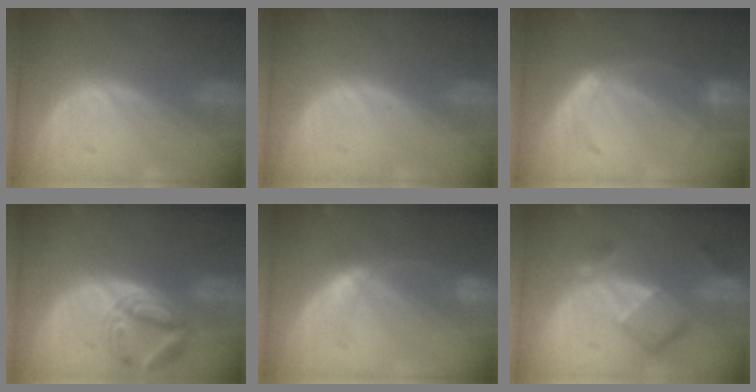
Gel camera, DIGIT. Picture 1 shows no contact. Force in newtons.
{"total": 0.0}
{"total": 5.1, "press": 5.0, "slide": 0.7}
{"total": 6.4, "press": 6.4, "slide": 0.9}
{"total": 5.3, "press": 4.8, "slide": 2.2}
{"total": 7.4, "press": 6.4, "slide": 3.7}